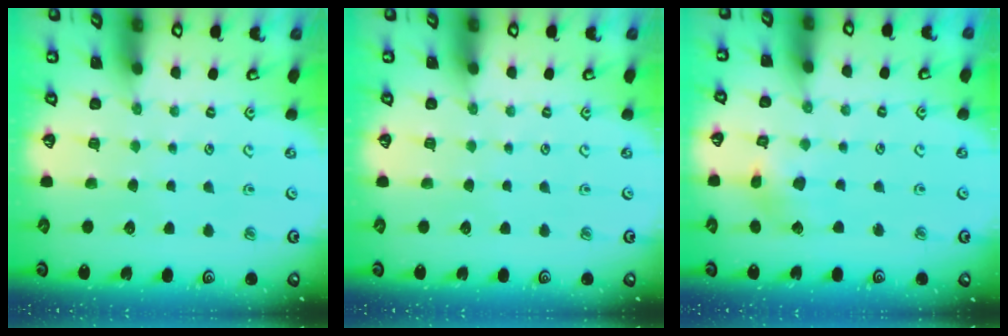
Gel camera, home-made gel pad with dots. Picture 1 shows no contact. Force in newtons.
{"total": 0.0}
{"total": 5.0, "press": 4.9, "slide": 0.6}